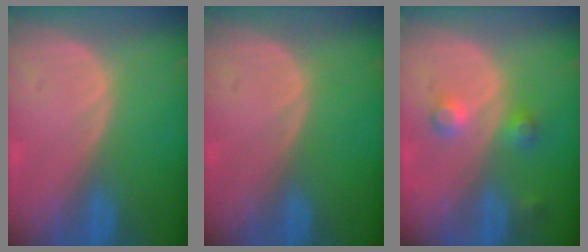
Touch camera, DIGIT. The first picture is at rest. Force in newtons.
{"total": 0.0}
{"total": 3.7, "press": 3.5, "slide": 1.2}